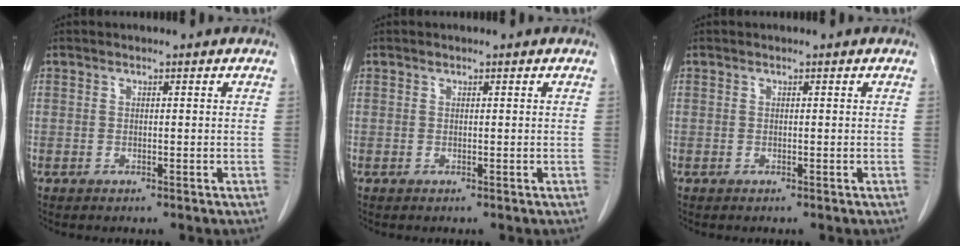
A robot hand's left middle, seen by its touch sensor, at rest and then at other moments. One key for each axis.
{"total": 0.0}
{"total": 0.0}